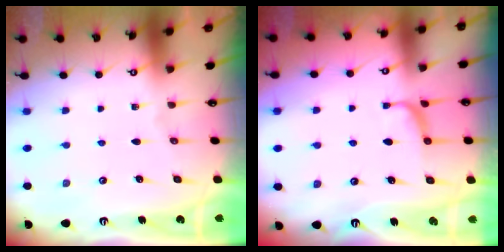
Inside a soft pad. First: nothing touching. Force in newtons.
{"total": 0.9, "press": 0.7, "slide": 0.5}